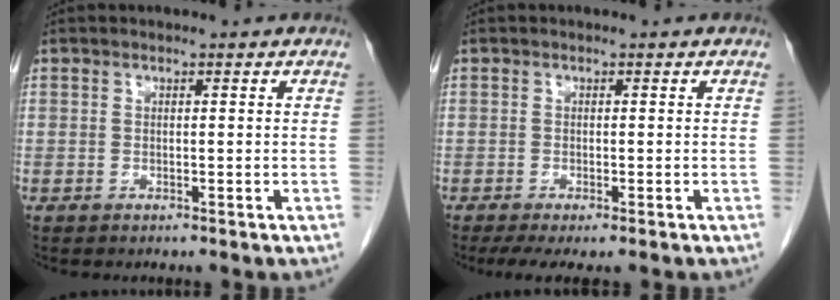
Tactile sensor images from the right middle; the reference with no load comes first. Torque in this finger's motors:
{"motor_torque": [0.59, -0.39, 0.07, 0.05]}